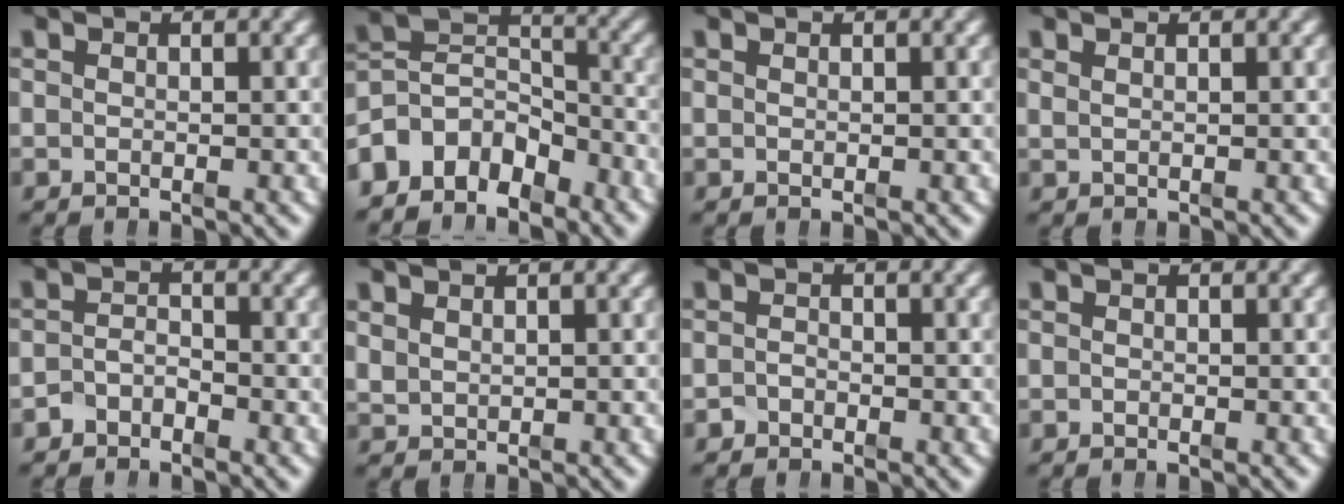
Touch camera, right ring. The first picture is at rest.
{"total": 10.3, "force": [-3.5, 8.0, 5.3], "torque": [-0.102, -0.045, -0.054]}
{"total": 0.0}
{"total": 0.9, "force": [0.6, -0.5, 0.3], "torque": [0.002, 0.000, 0.017]}
{"total": 2.0, "force": [-1.7, 1.1, 0.4], "torque": [-0.006, -0.010, -0.028]}
{"total": 1.2, "force": [1.1, 0.6, 0.3], "torque": [-0.006, -0.003, 0.032]}
{"total": 1.0, "force": [-0.9, 0.4, -0.1], "torque": [0.004, -0.009, -0.013]}
{"total": 0.0}